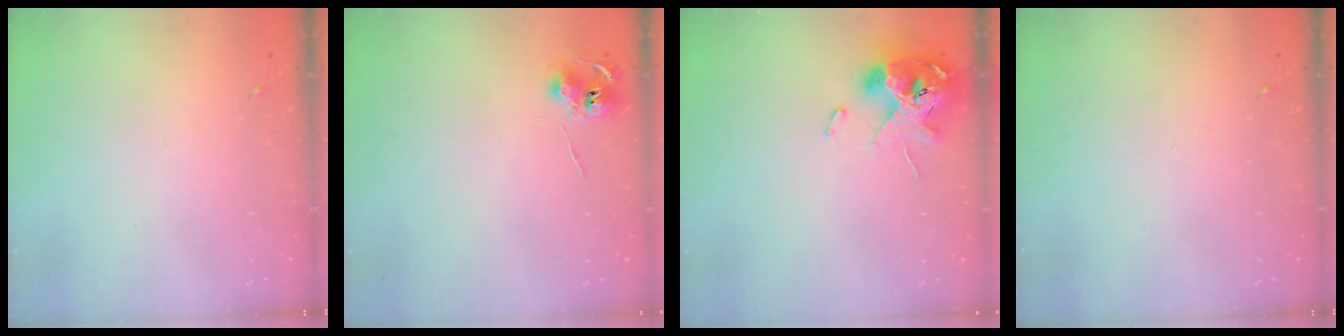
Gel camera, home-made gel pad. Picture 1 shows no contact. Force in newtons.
{"total": 7.5, "press": 7.5, "slide": 0.5}
{"total": 12.7, "press": 12.5, "slide": 2.0}
{"total": 0.0}